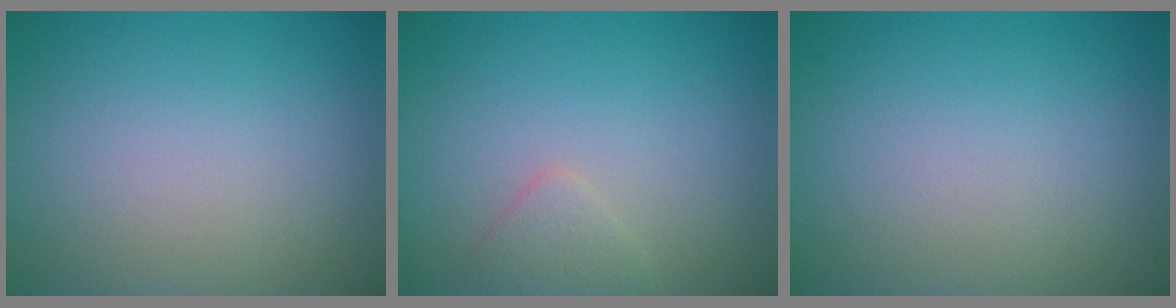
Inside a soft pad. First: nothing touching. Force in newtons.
{"total": 1.4, "press": 1.4, "slide": 0.1}
{"total": 0.0}